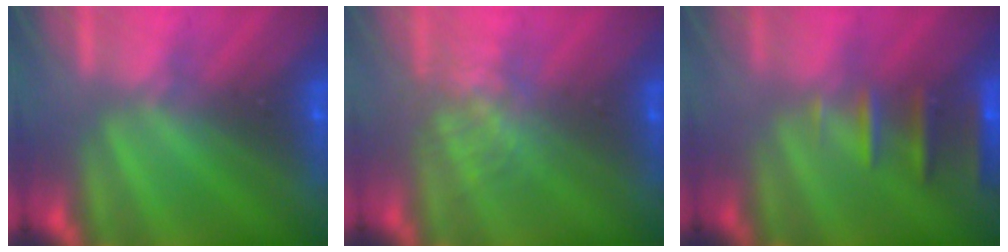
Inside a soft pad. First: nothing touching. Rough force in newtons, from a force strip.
{"total": 3.6}
{"total": 2.4}